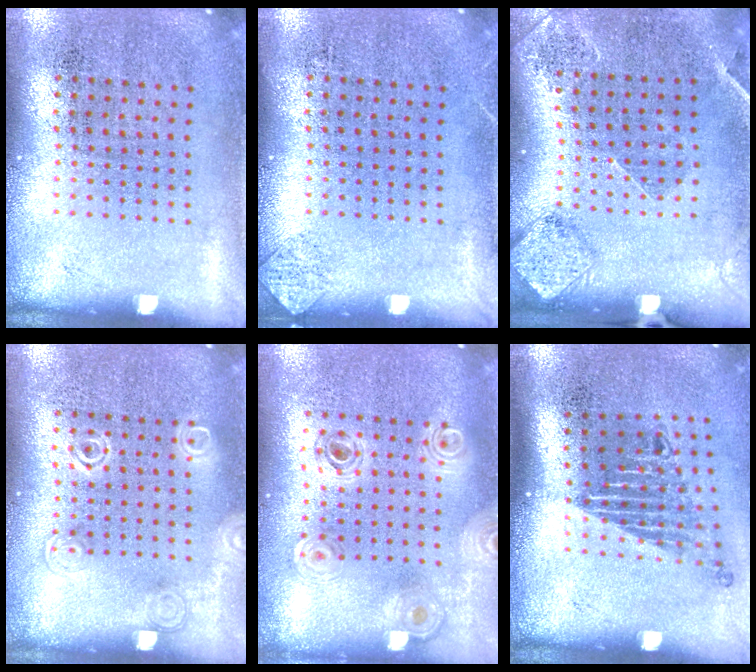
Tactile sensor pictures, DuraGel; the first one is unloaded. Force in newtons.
{"total": 0.8, "press": 0.8, "slide": 0.1}
{"total": 1.6, "press": 1.5, "slide": 0.5}
{"total": 1.7, "press": 1.7, "slide": 0.3}
{"total": 0.8, "press": 0.8, "slide": 0.2}
{"total": 1.7, "press": 1.2, "slide": 1.2}